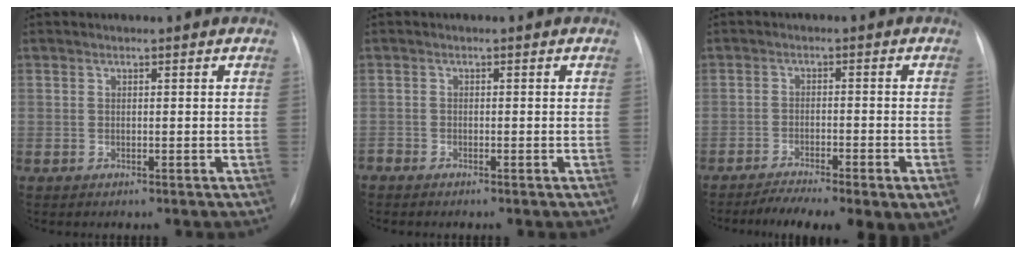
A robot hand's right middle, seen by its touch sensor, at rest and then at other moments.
{"total": 0.9, "force": [-0.9, 0.2, 0.1], "torque": [0.000, -0.001, -0.014]}
{"total": 11.1, "force": [-7.3, 2.5, 8.0], "torque": [-0.118, -0.004, -0.110]}